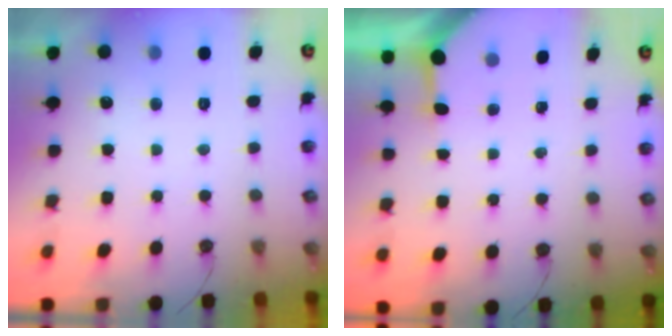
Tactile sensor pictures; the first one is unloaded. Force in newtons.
{"total": 3.3, "press": 3.2, "slide": 0.4}